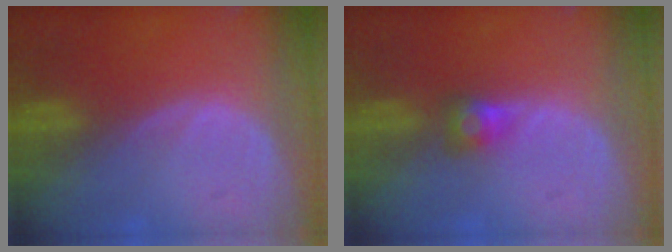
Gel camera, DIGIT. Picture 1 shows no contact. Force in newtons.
{"total": 2.6, "press": 2.4, "slide": 1.0}